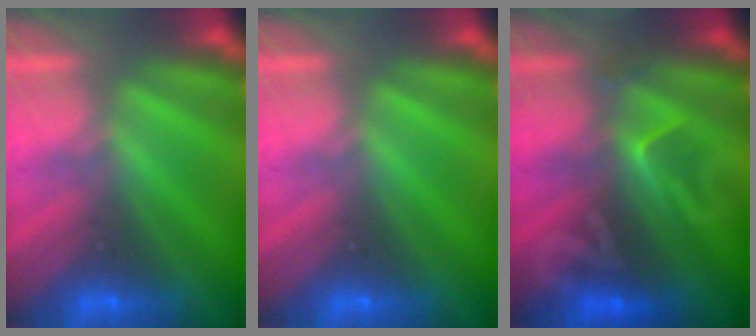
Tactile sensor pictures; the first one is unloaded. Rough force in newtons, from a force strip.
{"total": 0.0}
{"total": 2.4}